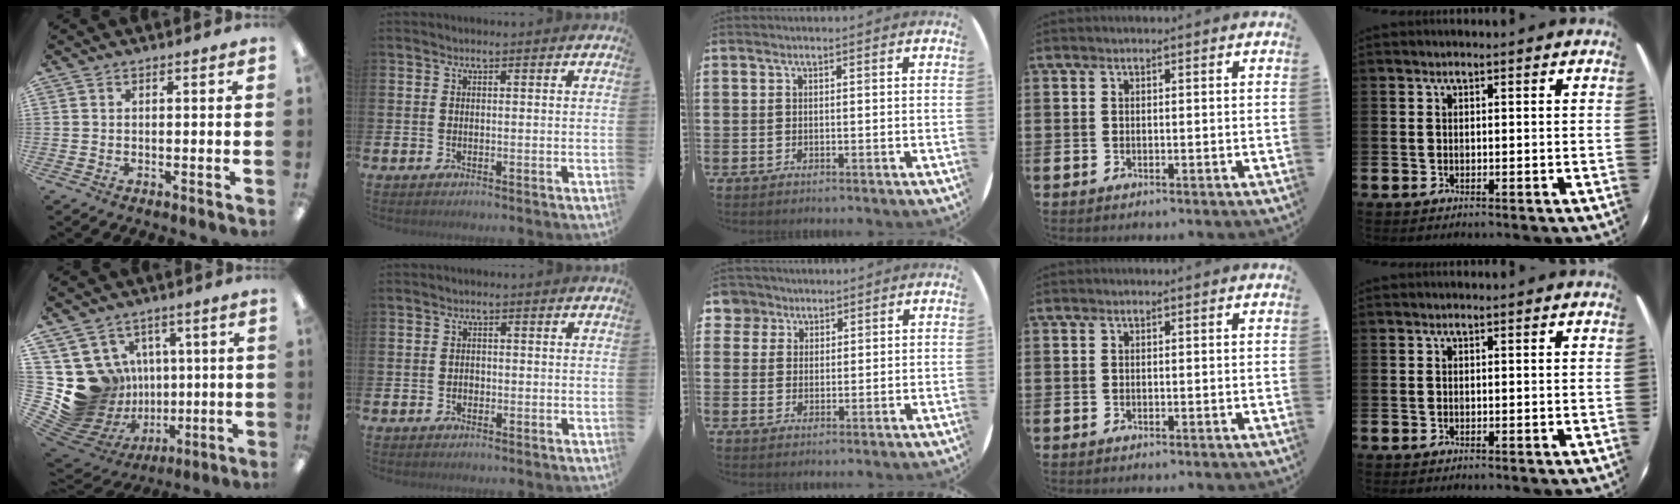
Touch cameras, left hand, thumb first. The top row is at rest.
{"thumb": {"total": 17.0, "force": [0.4, 16.3, 4.8], "torque": [-0.106, -0.029, 0.057]}, "index": {"total": 0.9, "force": [-0.4, 0.8, 0.2], "torque": [-0.006, 0.004, -0.009]}, "middle": {"total": 3.7, "force": [2.7, 2.6, 0.1], "torque": [-0.002, 0.001, 0.049]}}